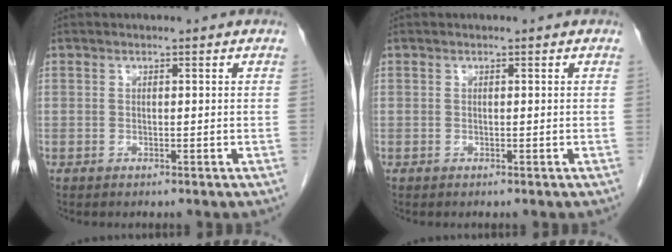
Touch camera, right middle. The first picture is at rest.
{"total": 0.0}